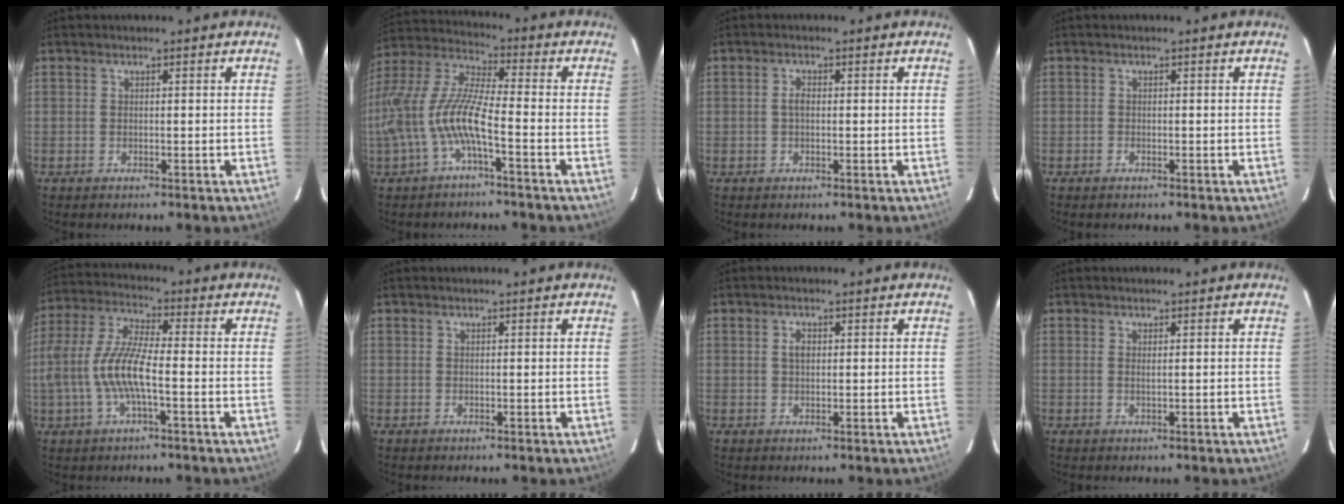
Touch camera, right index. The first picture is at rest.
{"total": 13.7, "force": [-4.8, 2.9, 12.6], "torque": [-0.268, -0.001, -0.094]}
{"total": 1.5, "force": [-0.1, 0.8, 1.3], "torque": [-0.024, 0.006, -0.004]}
{"total": 0.6, "force": [-0.5, 0.3, 0.1], "torque": [-0.002, -0.001, -0.010]}
{"total": 11.7, "force": [-2.6, 2.9, 11.0], "torque": [-0.236, 0.001, -0.050]}
{"total": 0.0}
{"total": 1.7, "force": [0.3, 1.1, 1.3], "torque": [-0.023, 0.005, 0.005]}
{"total": 0.6, "force": [0.2, -0.1, 0.6], "torque": [-0.013, 0.000, 0.002]}